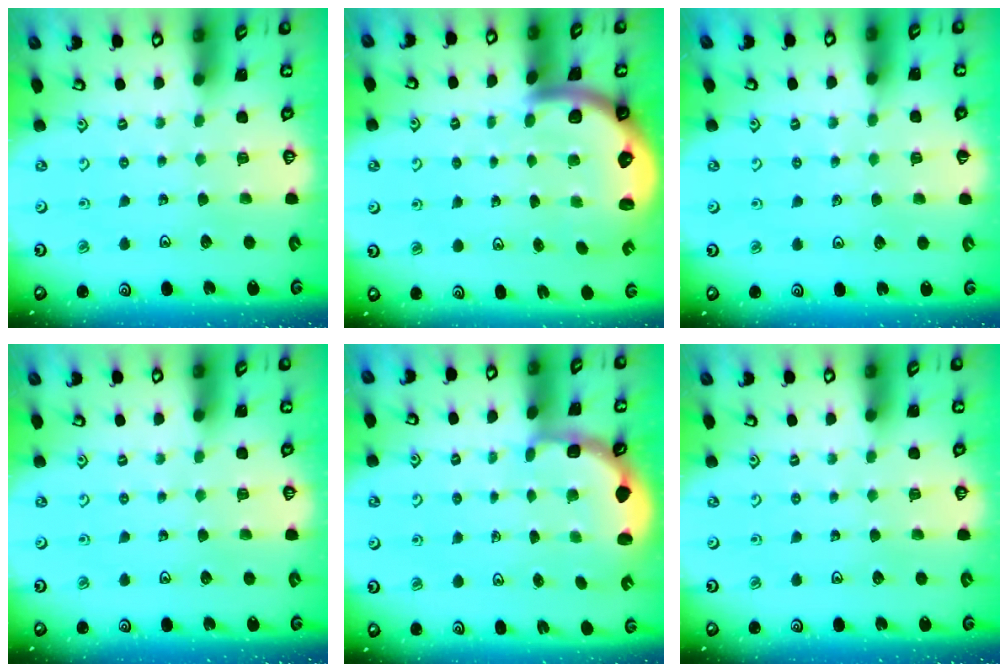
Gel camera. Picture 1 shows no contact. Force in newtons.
{"total": 4.3, "press": 4.2, "slide": 1.1}
{"total": 2.7, "press": 2.7, "slide": 0.2}
{"total": 0.0}
{"total": 2.7, "press": 2.1, "slide": 1.7}
{"total": 0.0}